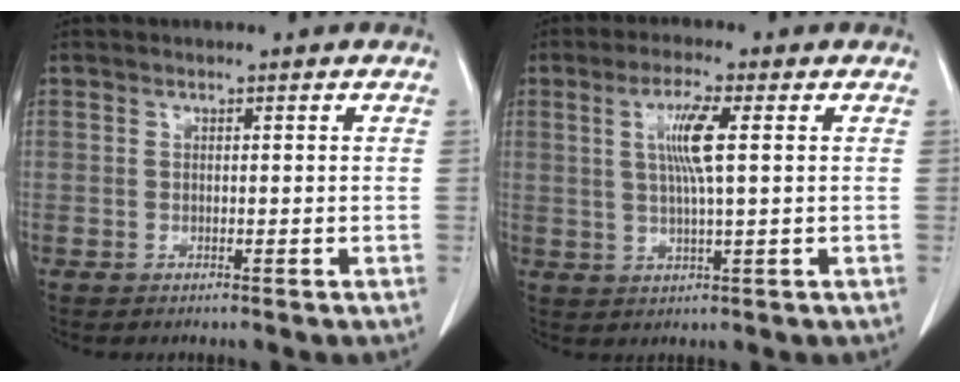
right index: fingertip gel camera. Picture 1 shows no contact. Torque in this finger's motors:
{"motor_torque": [0.66, 0.06, 0.22, 0.11]}